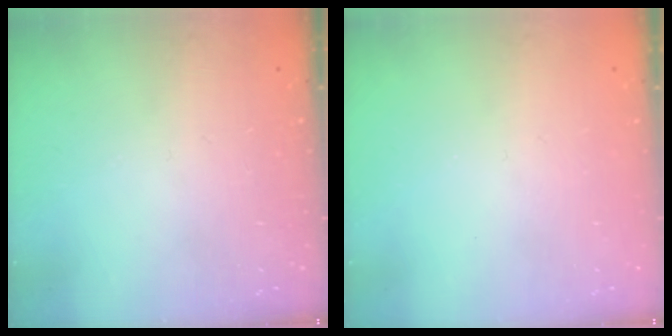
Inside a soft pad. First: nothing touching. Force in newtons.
{"total": 0.0}